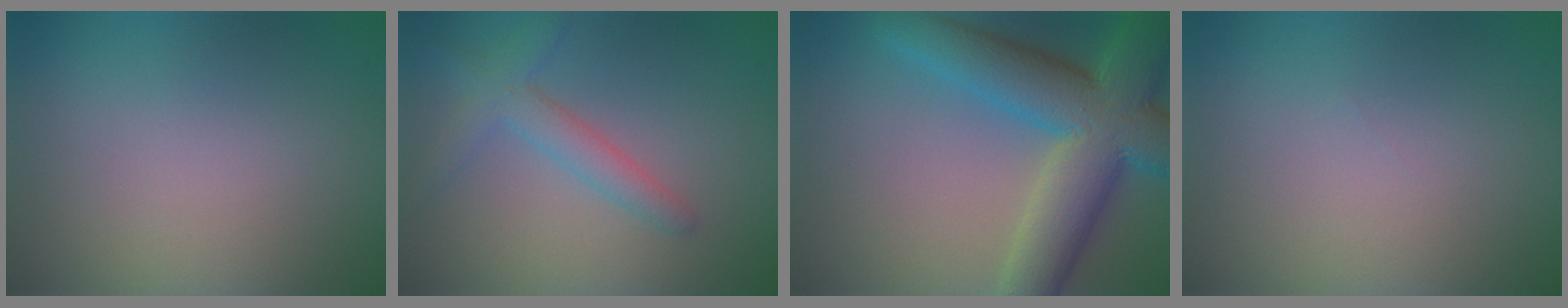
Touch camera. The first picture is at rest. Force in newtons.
{"total": 2.8, "press": 2.8, "slide": 0.1}
{"total": 11.2, "press": 11.2, "slide": 0.4}
{"total": 0.0}